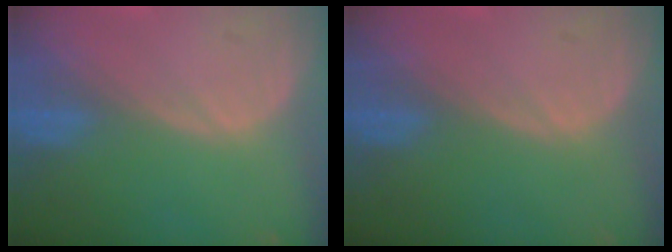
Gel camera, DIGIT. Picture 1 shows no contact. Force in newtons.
{"total": 0.0}